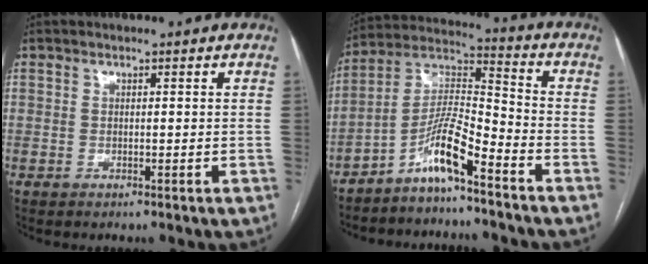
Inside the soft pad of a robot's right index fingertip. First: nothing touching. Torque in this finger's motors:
{"motor_torque": [0.94, -0.05, 0.21, 0.14]}